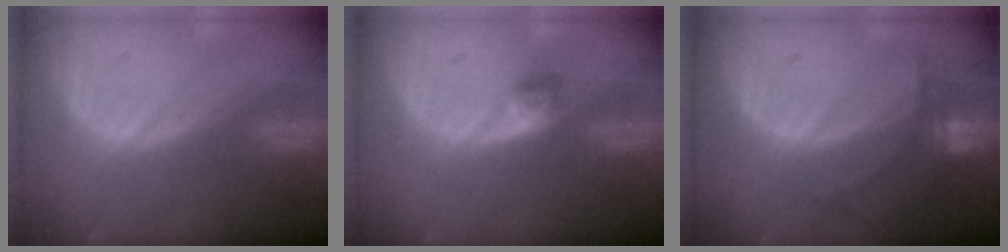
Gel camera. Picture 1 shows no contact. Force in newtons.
{"total": 2.4, "press": 2.2, "slide": 1.0}
{"total": 5.7, "press": 5.5, "slide": 1.3}